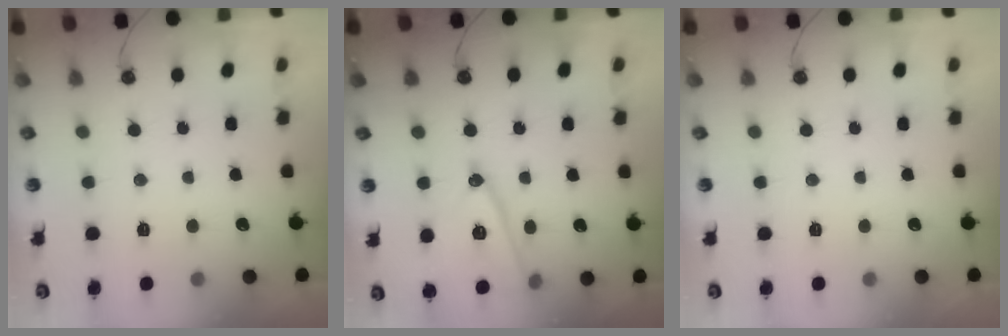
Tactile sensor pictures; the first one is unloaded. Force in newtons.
{"total": 13.8, "press": 13.3, "slide": 3.4}
{"total": 0.0}